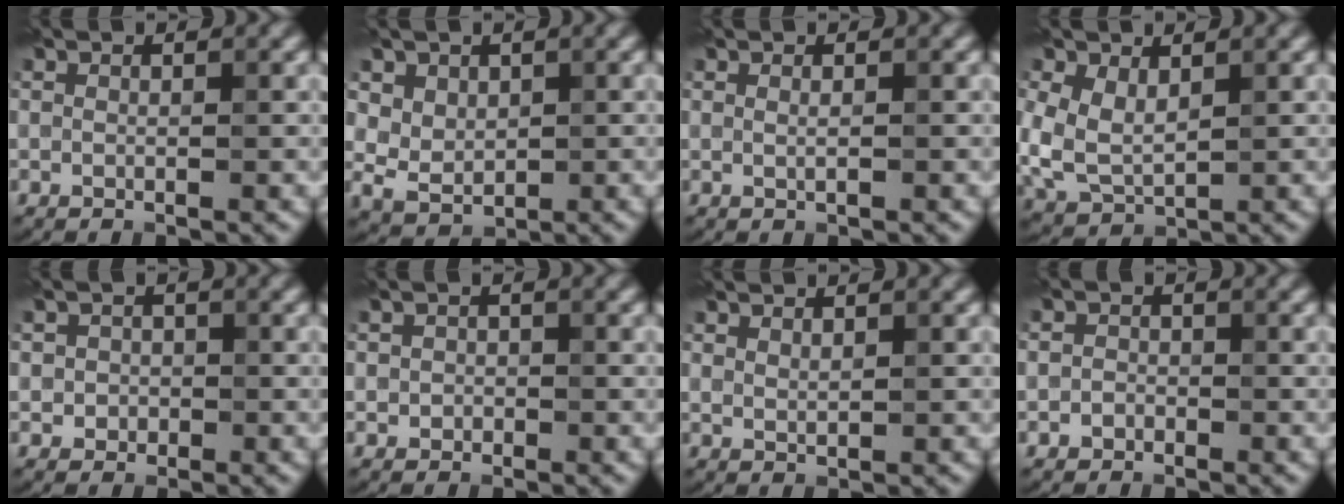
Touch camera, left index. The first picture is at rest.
{"total": 3.5, "force": [1.7, 2.6, 1.5], "torque": [-0.037, -0.011, 0.045]}
{"total": 0.6, "force": [0.1, 0.2, 0.6], "torque": [-0.009, 0.001, 0.001]}
{"total": 4.8, "force": [0.9, 3.2, 3.5], "torque": [-0.089, -0.002, 0.023]}
{"total": 1.6, "force": [-0.1, 1.5, 0.4], "torque": [0.003, -0.003, -0.004]}
{"total": 1.1, "force": [-0.2, 1.0, 0.3], "torque": [0.000, -0.003, -0.008]}
{"total": 0.9, "force": [0.7, 0.2, 0.4], "torque": [-0.010, -0.002, 0.017]}
{"total": 1.2, "force": [-0.6, 1.0, 0.2], "torque": [0.004, 0.002, -0.014]}